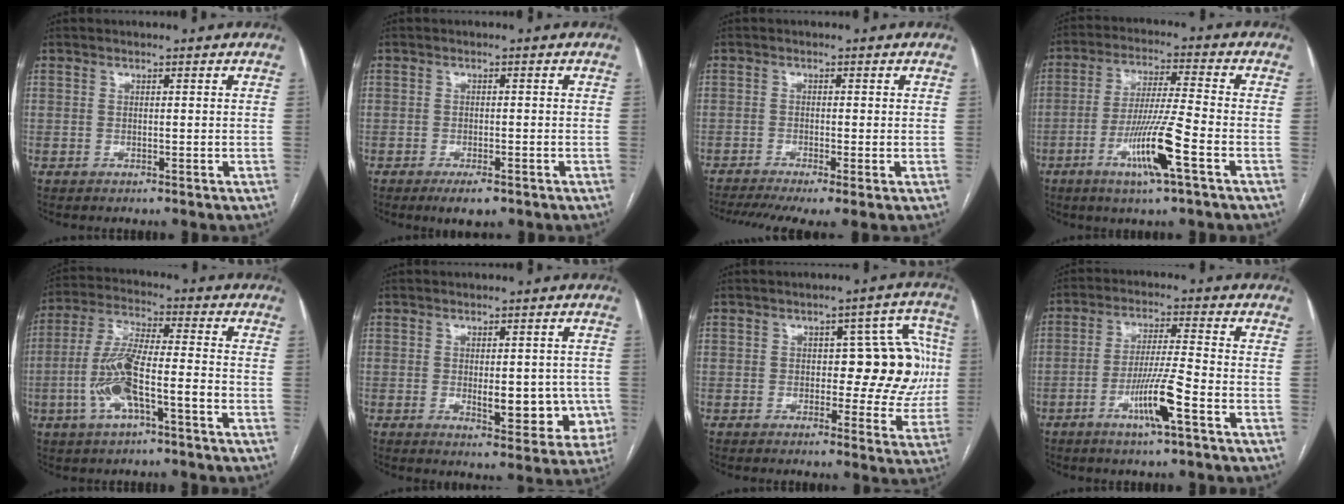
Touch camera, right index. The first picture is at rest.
{"total": 3.2, "force": [-2.1, 1.0, 2.1], "torque": [-0.037, -0.003, -0.028]}
{"total": 8.0, "force": [-5.5, 1.2, 5.7], "torque": [-0.100, -0.009, -0.093]}
{"total": 11.0, "force": [-4.6, -0.3, 10.0], "torque": [-0.194, -0.013, -0.087]}
{"total": 11.0, "force": [-3.8, 2.2, 10.1], "torque": [-0.214, 0.011, -0.070]}
{"total": 9.2, "force": [-1.6, 4.1, 8.1], "torque": [-0.093, 0.003, -0.011]}
{"total": 11.7, "force": [0.7, 5.5, 10.3], "torque": [-0.096, 0.035, 0.010]}
{"total": 8.5, "force": [-3.8, -0.2, 7.6], "torque": [-0.145, -0.007, -0.070]}